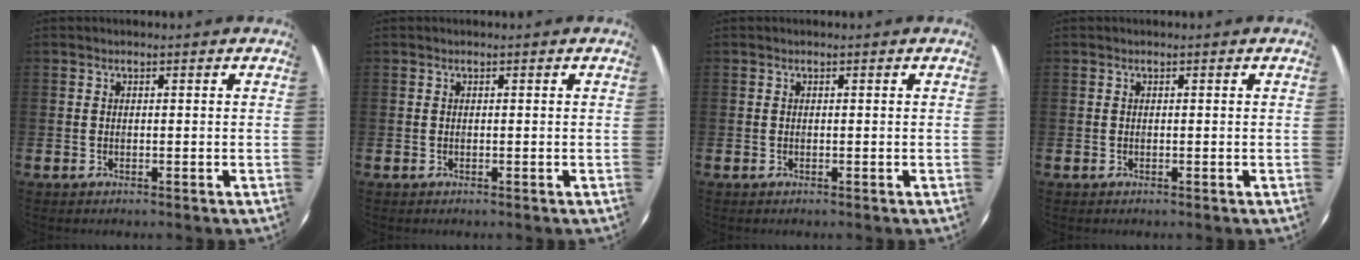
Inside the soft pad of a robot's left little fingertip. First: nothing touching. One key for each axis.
{"total": 0.0}
{"total": 0.0}
{"total": 0.0}